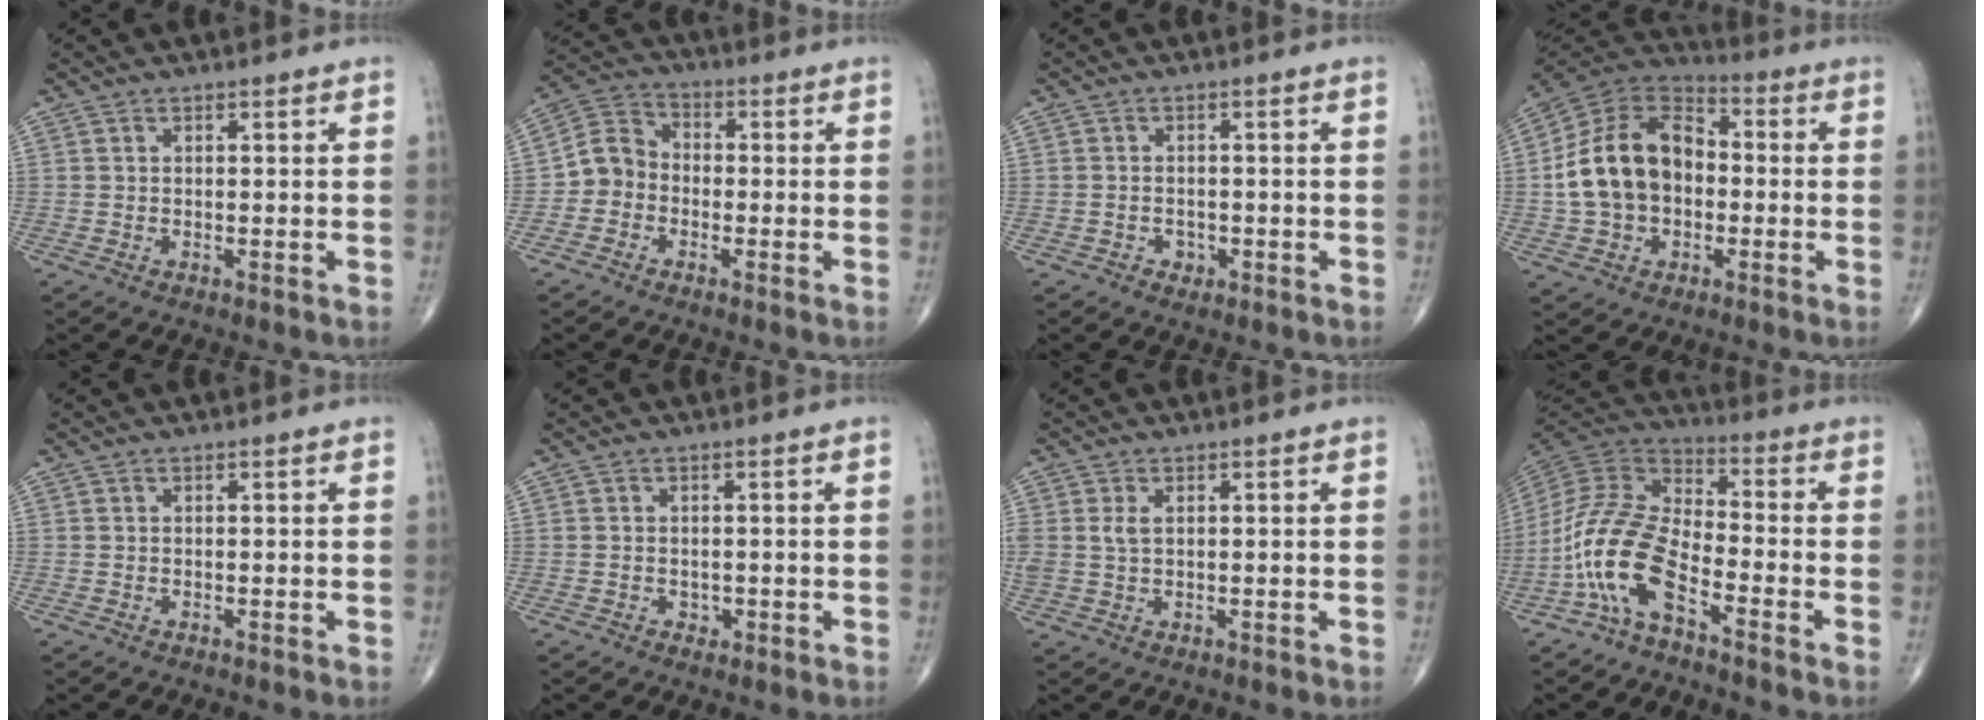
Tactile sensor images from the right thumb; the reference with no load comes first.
{"total": 6.5, "force": [-1.9, 5.7, 2.6], "torque": [-0.024, 0.030, -0.052]}
{"total": 1.8, "force": [-0.9, 1.4, 0.7], "torque": [0.000, 0.006, -0.012]}
{"total": 17.1, "force": [-1.0, 12.3, 11.8], "torque": [-0.189, 0.034, -0.026]}
{"total": 0.0}
{"total": 1.2, "force": [-0.4, 1.0, 0.5], "torque": [0.001, 0.002, -0.005]}
{"total": 2.6, "force": [0.7, 1.6, 2.0], "torque": [-0.049, 0.006, 0.019]}
{"total": 13.8, "force": [-6.7, 5.7, 10.6], "torque": [-0.222, 0.059, -0.142]}